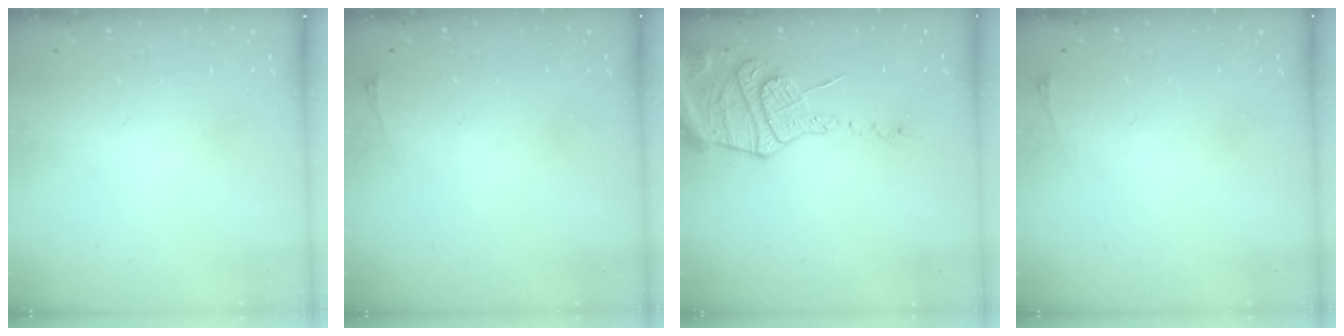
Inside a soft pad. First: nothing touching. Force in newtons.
{"total": 2.8, "press": 2.1, "slide": 1.9}
{"total": 16.4, "press": 16.3, "slide": 1.7}
{"total": 2.8, "press": 2.1, "slide": 1.9}